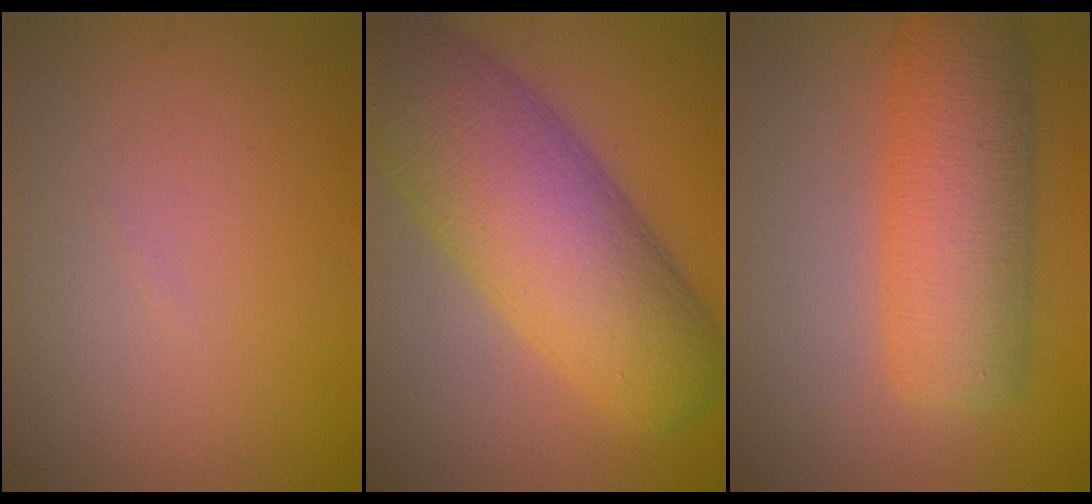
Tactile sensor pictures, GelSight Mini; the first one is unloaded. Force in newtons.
{"total": 12.5, "press": 12.5, "slide": 0.6}
{"total": 8.1, "press": 8.1, "slide": 0.2}